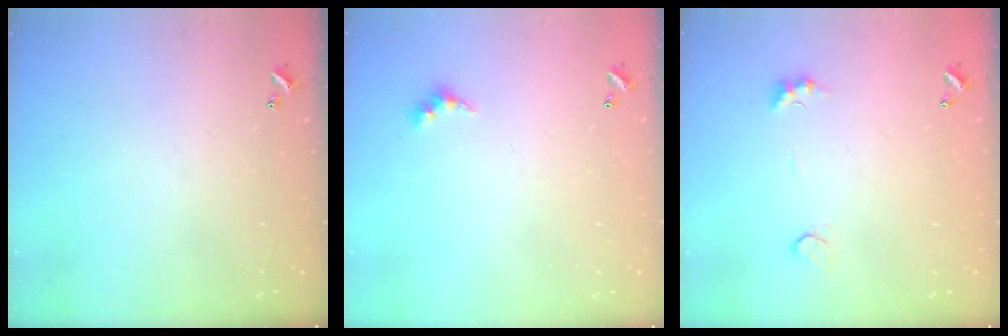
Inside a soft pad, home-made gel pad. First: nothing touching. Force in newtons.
{"total": 4.8, "press": 4.7, "slide": 0.7}
{"total": 2.7, "press": 2.6, "slide": 0.8}